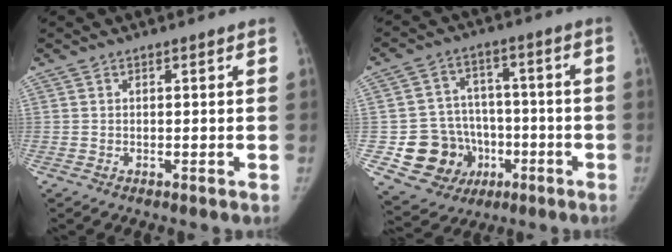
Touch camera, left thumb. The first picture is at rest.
{"total": 14.1, "force": [-3.8, 12.8, 4.6], "torque": [-0.044, 0.038, -0.044]}